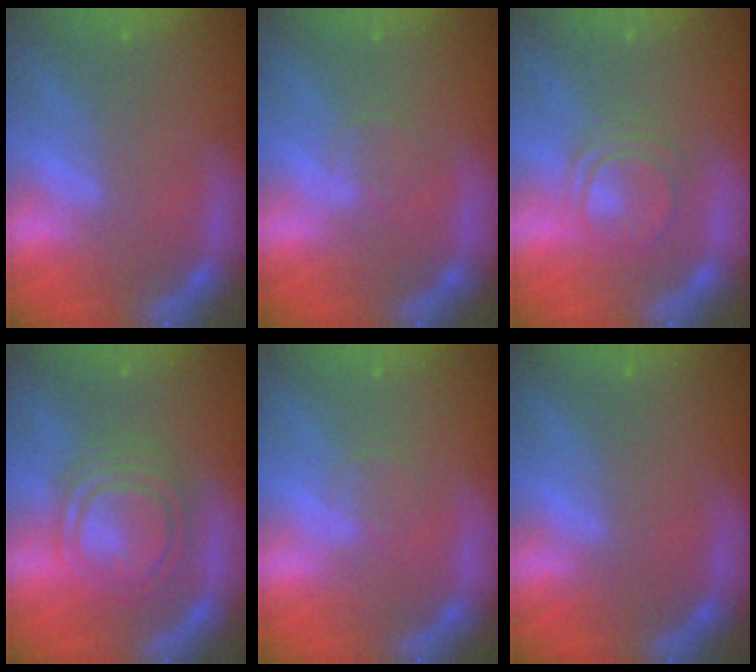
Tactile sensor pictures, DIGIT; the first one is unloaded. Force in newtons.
{"total": 1.4}
{"total": 5.0}
{"total": 8.6}
{"total": 1.4}
{"total": 0.0}